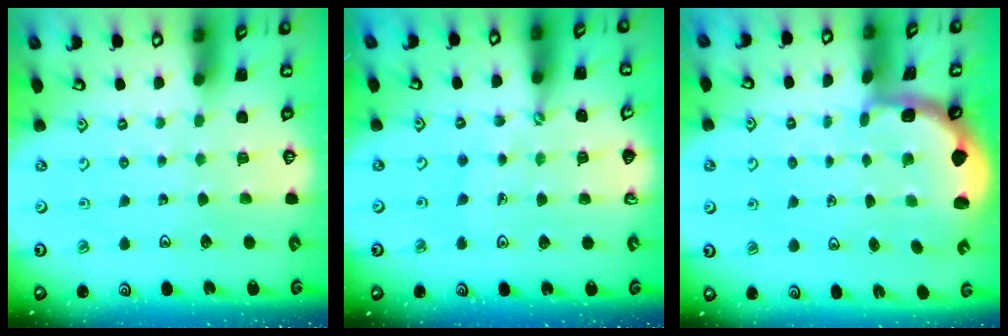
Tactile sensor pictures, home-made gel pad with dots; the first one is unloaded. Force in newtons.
{"total": 2.5, "press": 2.2, "slide": 1.3}
{"total": 2.1, "press": 1.8, "slide": 1.0}